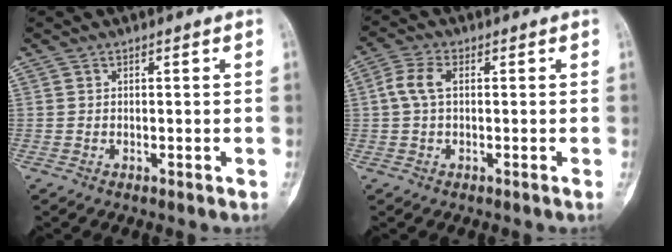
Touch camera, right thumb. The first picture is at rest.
{"total": 4.4, "force": [0.5, 2.0, 3.8], "torque": [-0.096, 0.008, 0.002]}